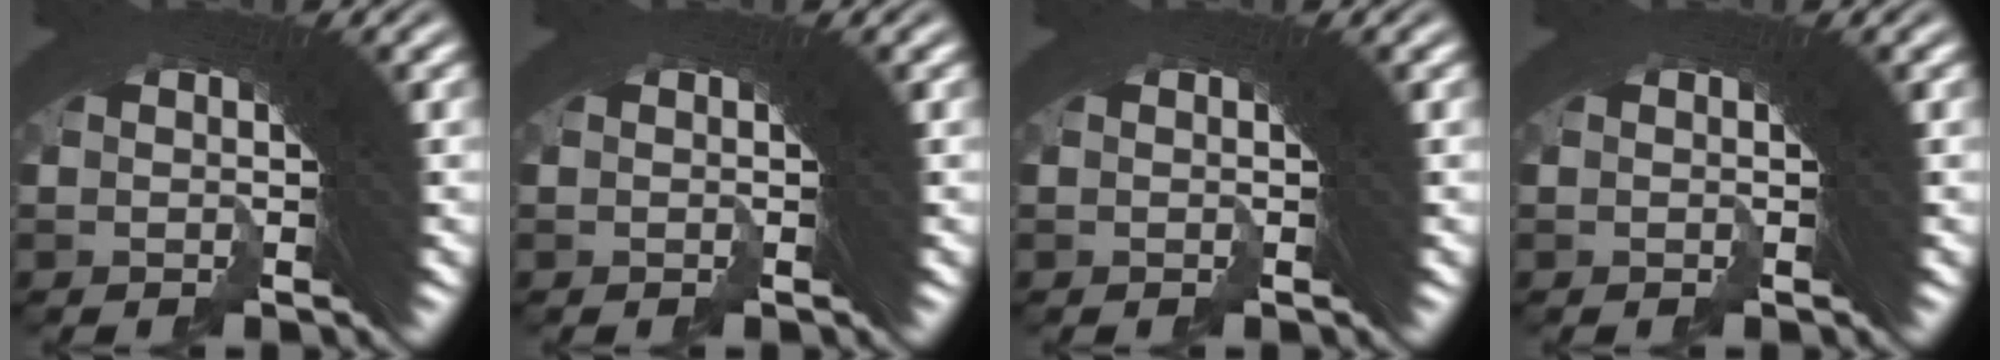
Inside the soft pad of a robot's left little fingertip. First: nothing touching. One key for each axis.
{"total": 0.0}
{"total": 0.0}
{"total": 0.0}